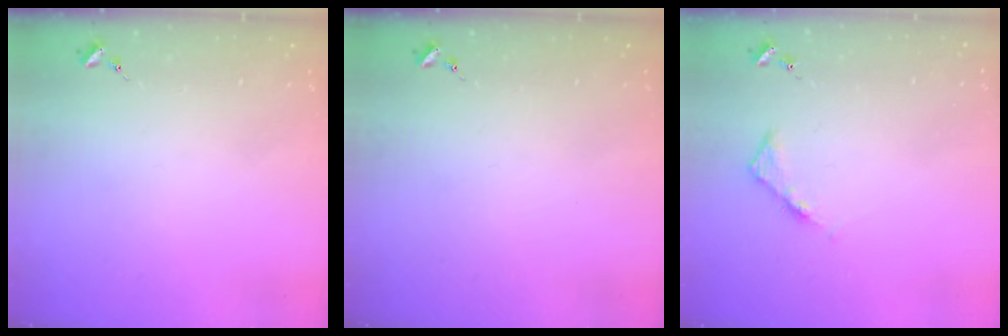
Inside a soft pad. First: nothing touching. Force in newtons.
{"total": 0.0}
{"total": 4.1, "press": 4.0, "slide": 0.5}